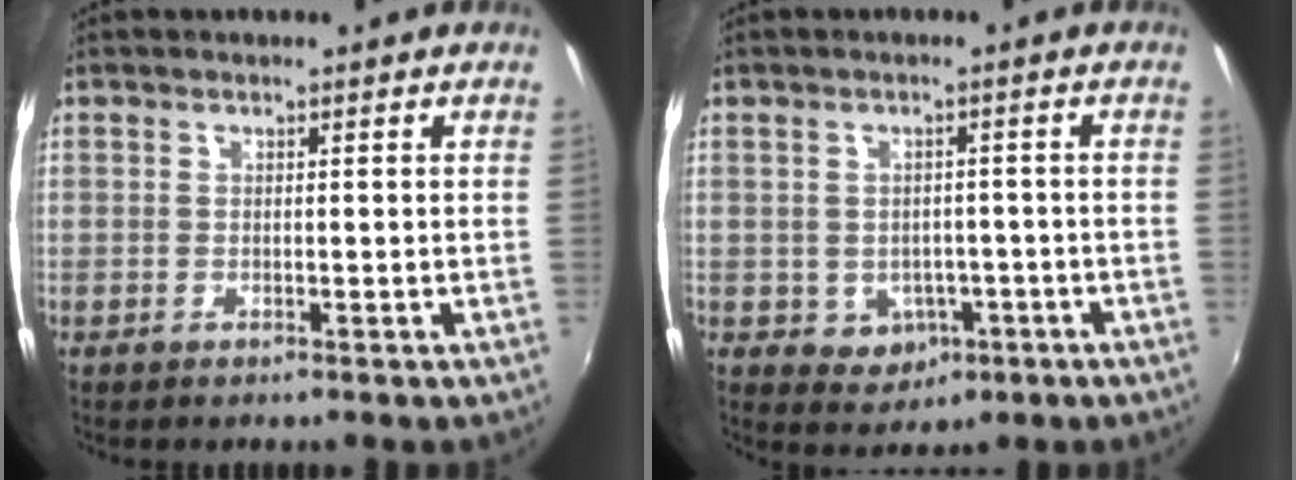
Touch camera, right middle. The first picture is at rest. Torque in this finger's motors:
{"motor_torque": [-0.43, -0.26, 0.03, -0.01]}